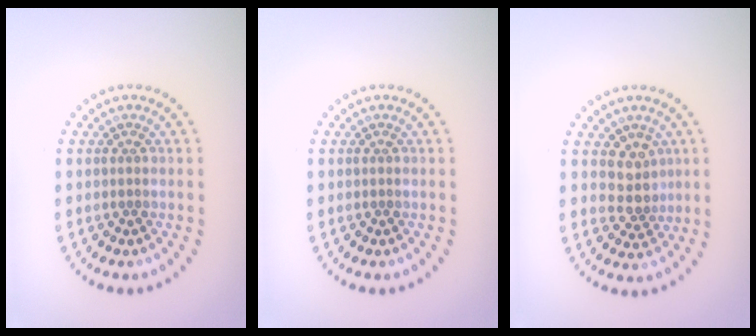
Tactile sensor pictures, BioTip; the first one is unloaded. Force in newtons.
{"total": 0.0}
{"total": 2.5, "press": 2.1, "slide": 1.5}